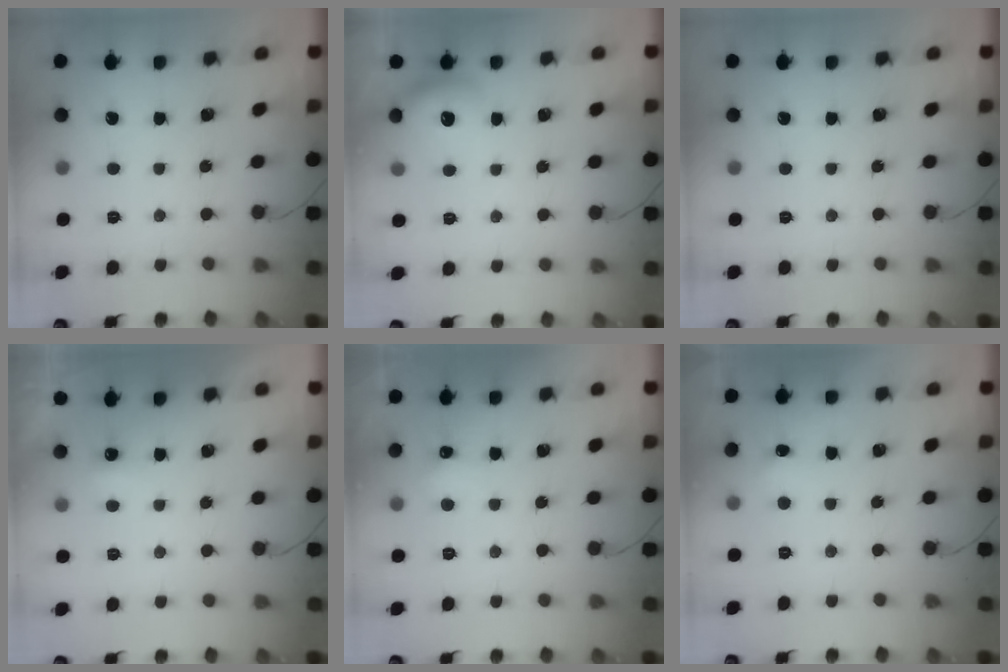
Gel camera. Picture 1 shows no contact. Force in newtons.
{"total": 9.9, "press": 8.4, "slide": 5.2}
{"total": 0.0}
{"total": 3.0, "press": 2.9, "slide": 0.8}
{"total": 3.9, "press": 3.8, "slide": 0.9}
{"total": 4.9, "press": 4.7, "slide": 1.5}